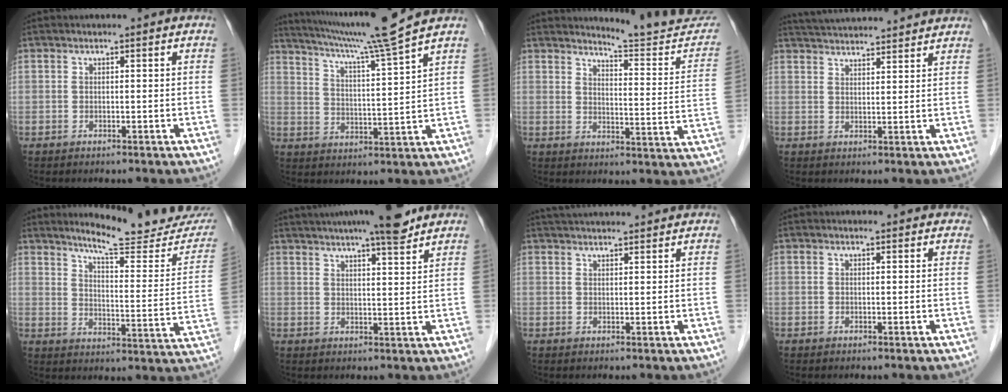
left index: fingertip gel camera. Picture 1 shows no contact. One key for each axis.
{"total": 12.3, "fx": 10.6, "fy": -3.4, "fz": 5.3, "tx": -0.102, "ty": -0.027, "tz": 0.171}
{"total": 13.4, "fx": 13.2, "fy": 0.0, "fz": 2.3, "tx": -0.021, "ty": -0.081, "tz": 0.155}
{"total": 13.1, "fx": 12.4, "fy": 0.8, "fz": 4.1, "tx": -0.076, "ty": 0.033, "tz": 0.177}
{"total": 18.4, "fx": 17.0, "fy": 1.7, "fz": 6.9, "tx": -0.090, "ty": -0.080, "tz": 0.209}
{"total": 13.2, "fx": 11.2, "fy": 0.7, "fz": 6.9, "tx": -0.113, "ty": 0.018, "tz": 0.155}
{"total": 10.7, "fx": 10.0, "fy": 0.4, "fz": 3.7, "tx": -0.059, "ty": 0.033, "tz": 0.136}
{"total": 3.6, "fx": 3.3, "fy": 1.0, "fz": 0.9, "tx": -0.011, "ty": 0.012, "tz": 0.029}